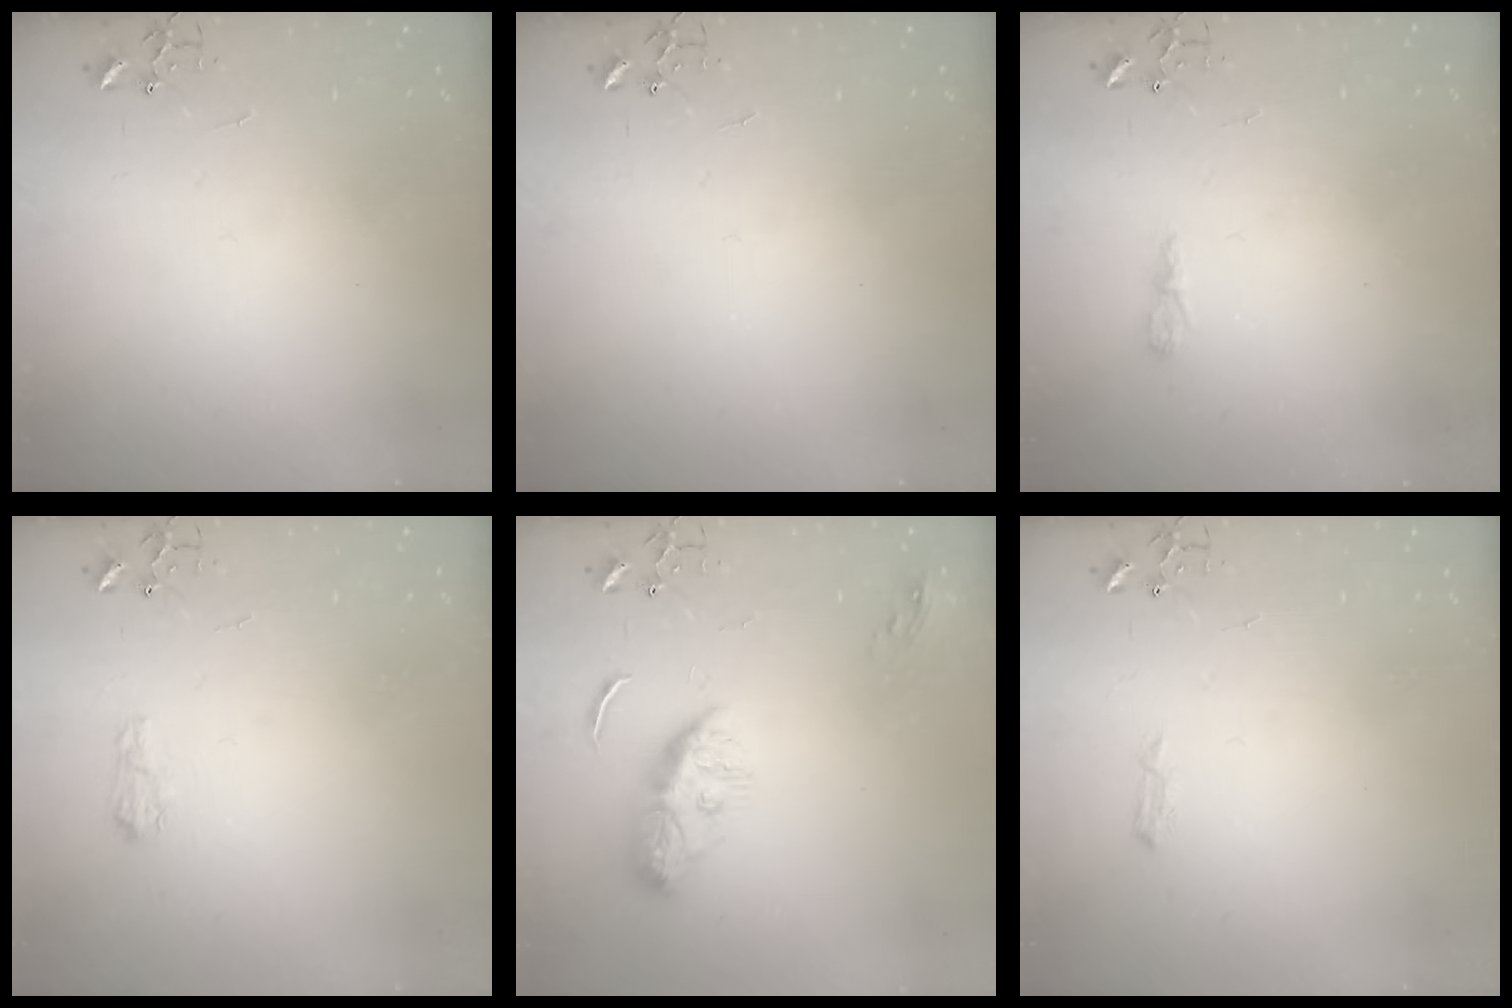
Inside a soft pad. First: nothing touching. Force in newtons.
{"total": 0.0}
{"total": 3.8, "press": 3.8, "slide": 0.5}
{"total": 6.7, "press": 6.6, "slide": 0.8}
{"total": 10.5, "press": 10.5, "slide": 0.3}
{"total": 5.5, "press": 5.5, "slide": 0.7}